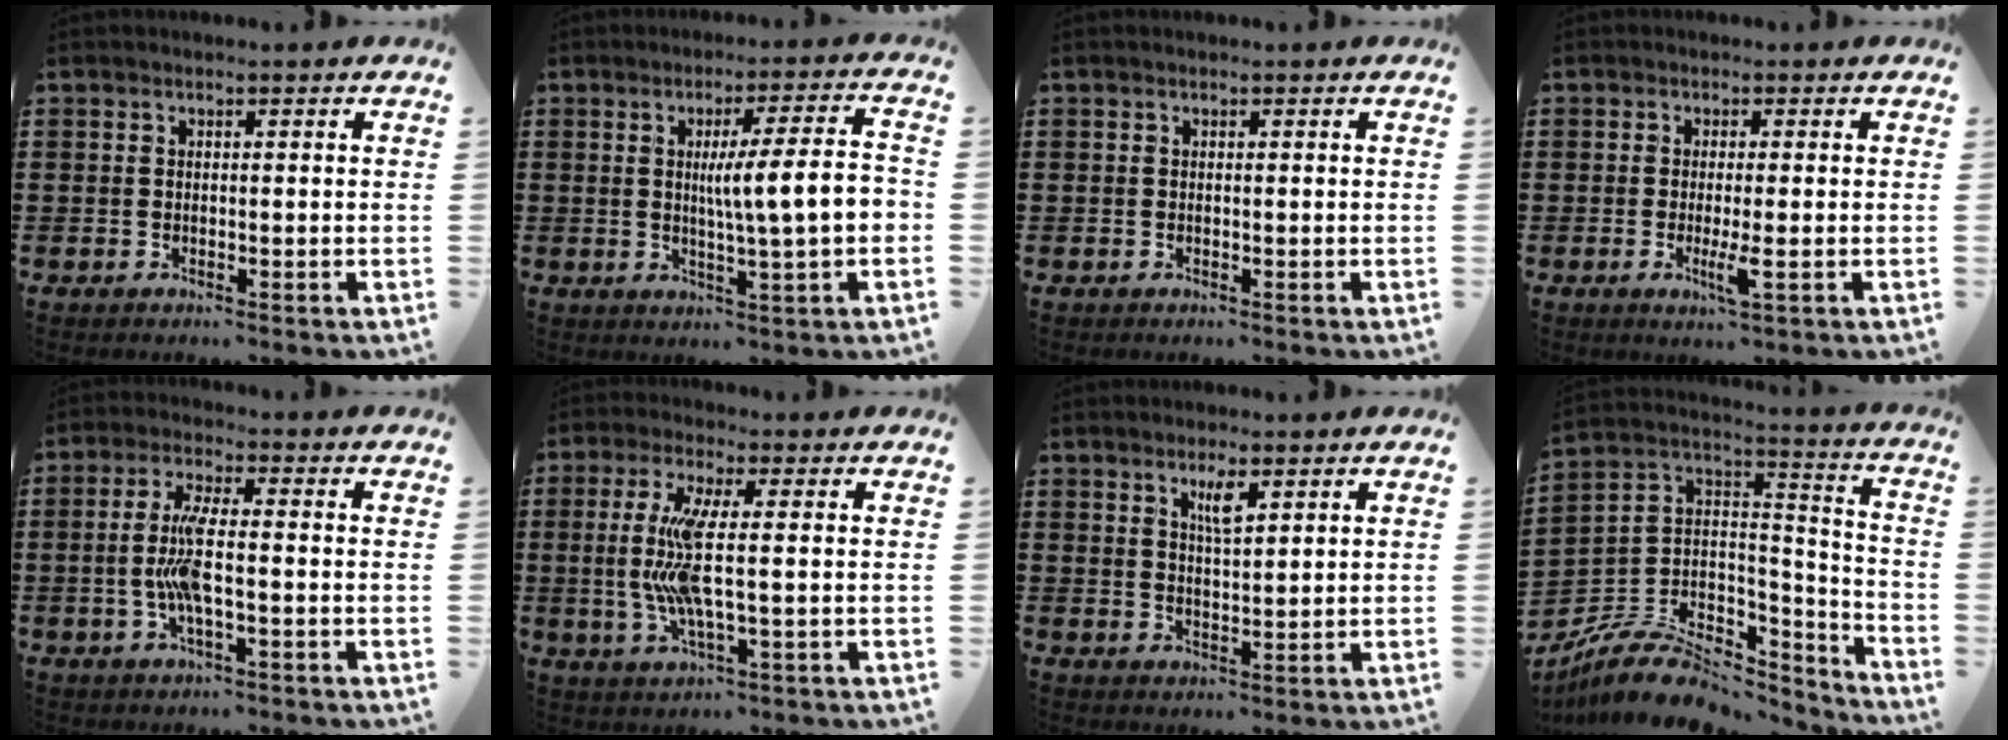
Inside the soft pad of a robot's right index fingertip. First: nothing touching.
{"total": 8.7, "force": [0.3, 0.4, 8.7], "torque": [-0.147, -0.005, -0.003]}
{"total": 0.0}
{"total": 3.4, "force": [-1.0, 0.1, 3.3], "torque": [-0.069, -0.016, -0.021]}
{"total": 6.3, "force": [-1.2, 1.3, 6.0], "torque": [-0.134, -0.008, -0.030]}
{"total": 9.1, "force": [0.1, 1.3, 9.0], "torque": [-0.204, -0.023, -0.009]}
{"total": 3.3, "force": [1.9, 0.8, 2.6], "torque": [-0.048, 0.001, 0.030]}
{"total": 9.2, "force": [-6.4, 5.1, 4.2], "torque": [-0.083, 0.020, -0.116]}